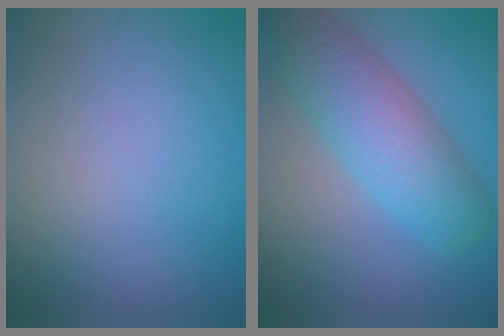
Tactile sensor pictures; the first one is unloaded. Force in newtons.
{"total": 7.4, "press": 7.4, "slide": 0.1}